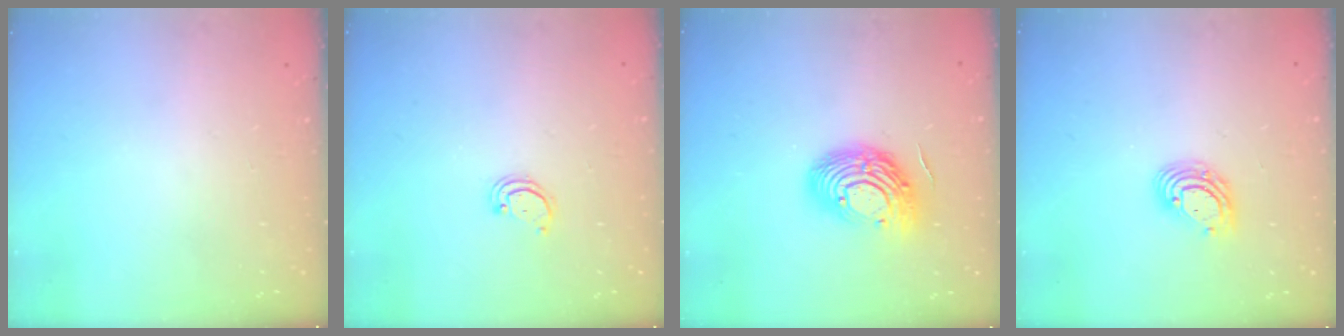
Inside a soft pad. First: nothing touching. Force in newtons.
{"total": 2.2, "press": 2.2, "slide": 0.2}
{"total": 14.4, "press": 14.3, "slide": 1.2}
{"total": 8.0, "press": 7.8, "slide": 1.5}